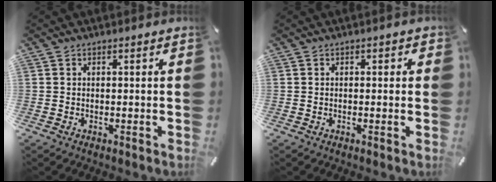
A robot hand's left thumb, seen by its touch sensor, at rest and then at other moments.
{"total": 0.9, "force": [-0.1, 0.6, 0.6], "torque": [-0.003, 0.001, -0.005]}